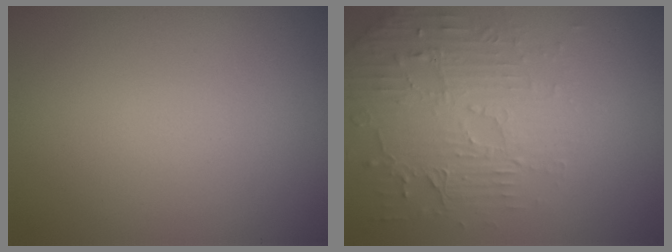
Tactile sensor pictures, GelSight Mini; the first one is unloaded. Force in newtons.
{"total": 4.8, "press": 3.3, "slide": 3.4}